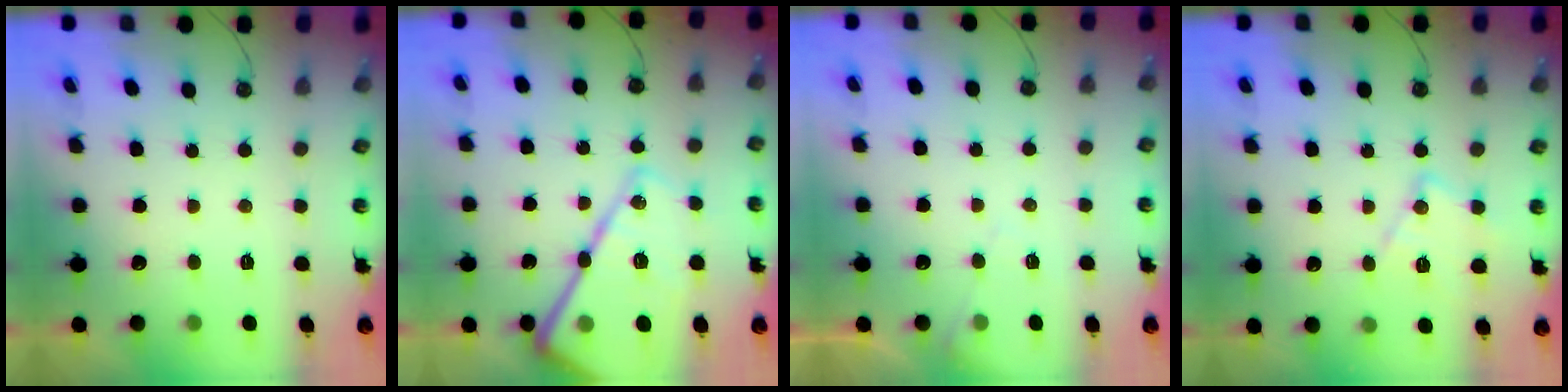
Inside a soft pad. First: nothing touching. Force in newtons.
{"total": 23.8, "press": 23.6, "slide": 2.5}
{"total": 5.1, "press": 5.1, "slide": 0.7}
{"total": 11.7, "press": 11.7, "slide": 0.7}